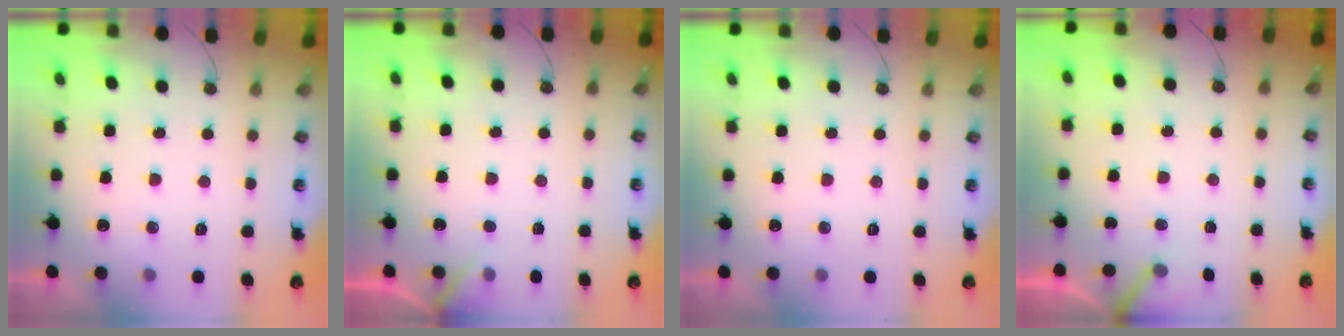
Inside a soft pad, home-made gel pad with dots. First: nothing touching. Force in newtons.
{"total": 3.9, "press": 3.8, "slide": 0.4}
{"total": 0.0}
{"total": 3.0, "press": 3.0, "slide": 0.3}